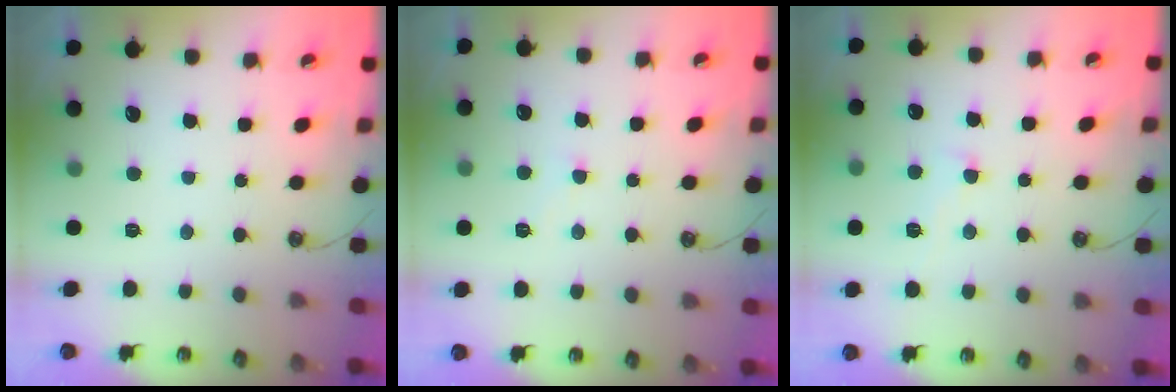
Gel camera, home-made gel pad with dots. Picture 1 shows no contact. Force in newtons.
{"total": 2.0, "press": 2.0, "slide": 0.4}
{"total": 2.1, "press": 2.1, "slide": 0.5}